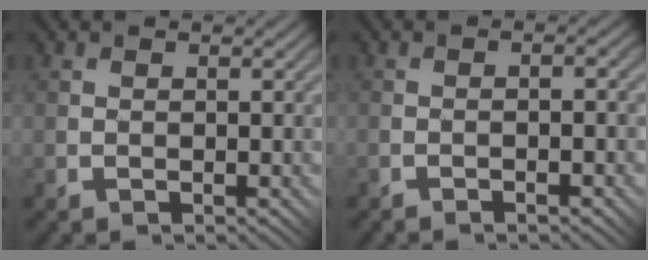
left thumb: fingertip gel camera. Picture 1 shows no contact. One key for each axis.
{"total": 3.6, "fx": -1.8, "fy": 0.7, "fz": 3.0, "tx": -0.038, "ty": 0.006, "tz": -0.020}